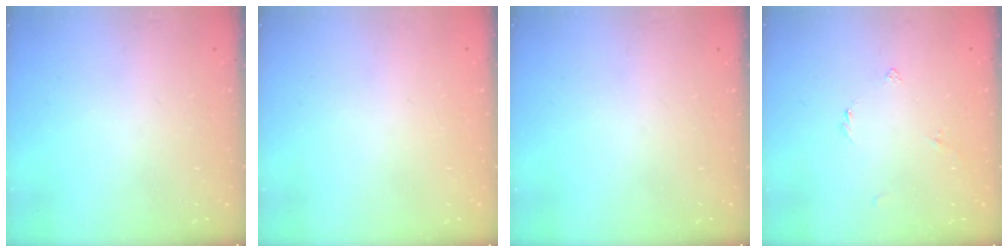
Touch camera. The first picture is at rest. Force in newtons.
{"total": 1.8, "press": 1.8, "slide": 0.1}
{"total": 0.0}
{"total": 2.8, "press": 2.7, "slide": 0.6}